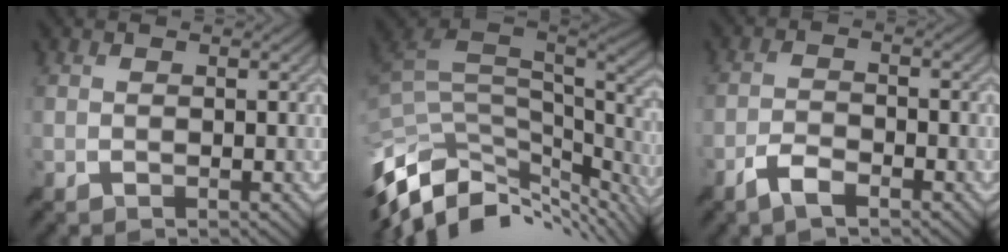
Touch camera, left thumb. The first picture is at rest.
{"total": 12.8, "force": [-4.1, 7.1, 9.9], "torque": [-0.237, -0.011, -0.059]}
{"total": 3.5, "force": [-2.5, 1.0, 2.2], "torque": [-0.049, 0.001, -0.057]}